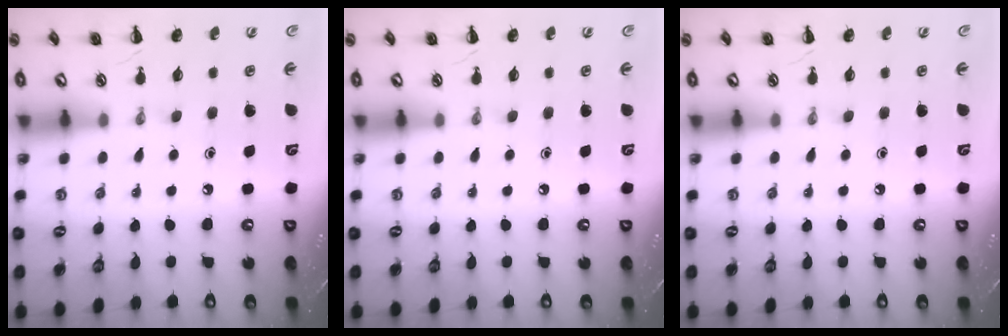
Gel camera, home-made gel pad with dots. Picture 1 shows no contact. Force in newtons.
{"total": 0.0}
{"total": 0.0}